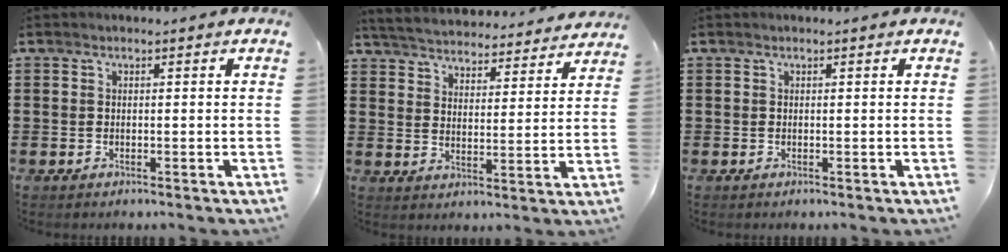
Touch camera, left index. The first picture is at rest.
{"total": 4.6, "force": [4.6, -0.1, 0.1], "torque": [-0.027, -0.034, 0.076]}
{"total": 0.0}